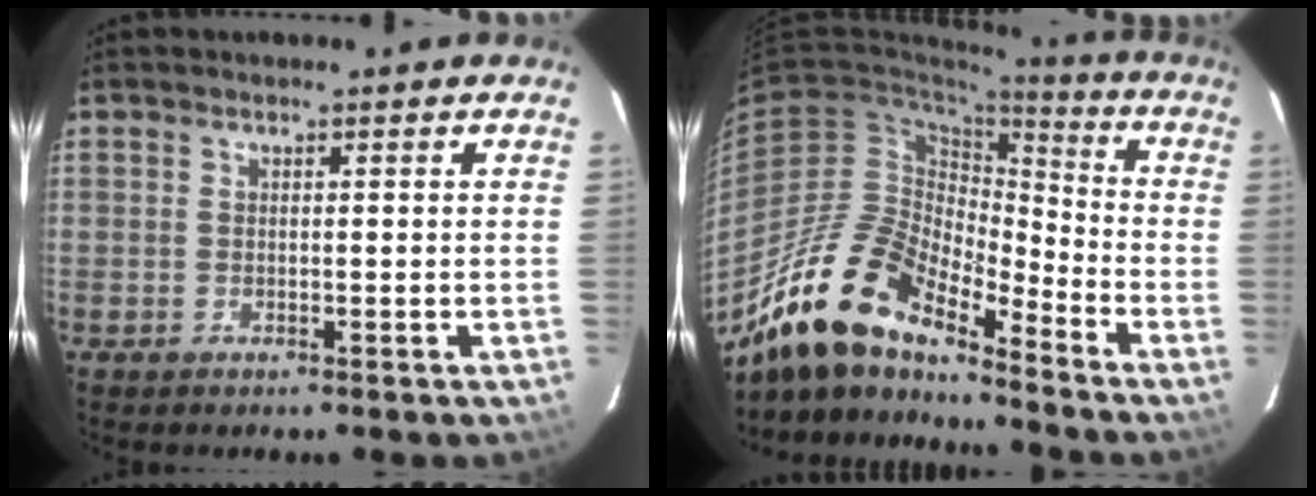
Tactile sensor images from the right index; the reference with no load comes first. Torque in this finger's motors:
{"motor_torque": [1.04, -1.10, 0.72, 0.20]}